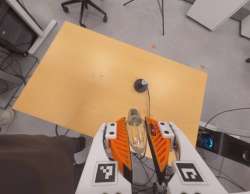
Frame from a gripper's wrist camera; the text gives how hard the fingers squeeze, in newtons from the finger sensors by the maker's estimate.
{"total": 13.0, "left": 14.4, "right": 11.6}